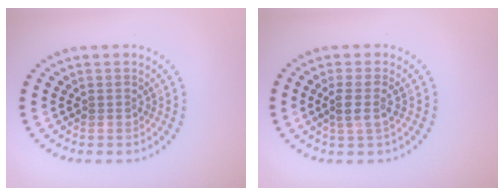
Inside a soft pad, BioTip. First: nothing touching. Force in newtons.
{"total": 2.1, "press": 1.7, "slide": 1.3}